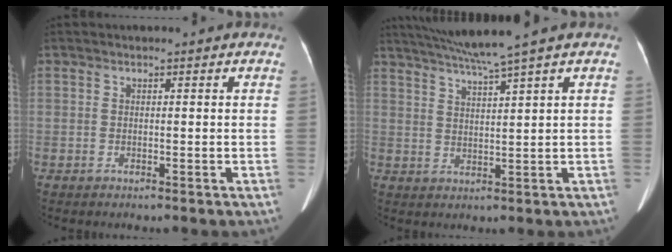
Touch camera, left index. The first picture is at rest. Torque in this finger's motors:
{"motor_torque": [0.26, -0.56, 0.01, 0.06]}